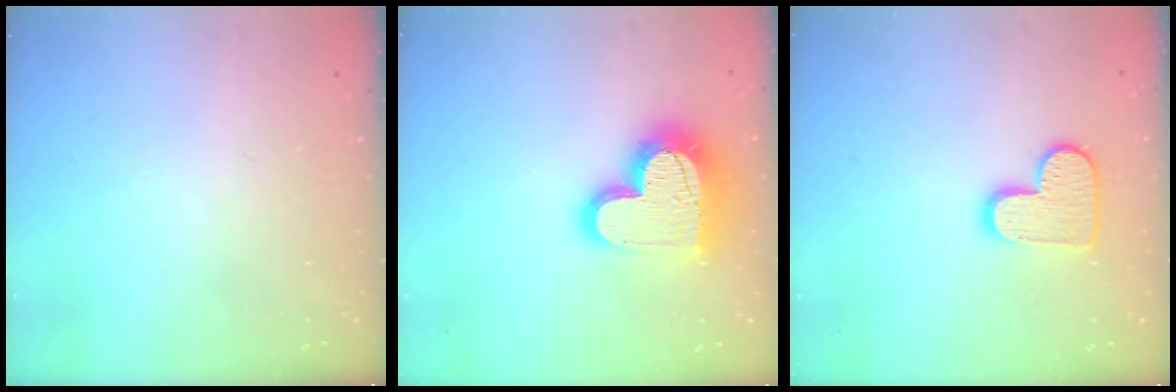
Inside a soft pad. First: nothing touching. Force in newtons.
{"total": 21.1, "press": 21.0, "slide": 1.9}
{"total": 11.7, "press": 11.6, "slide": 0.6}